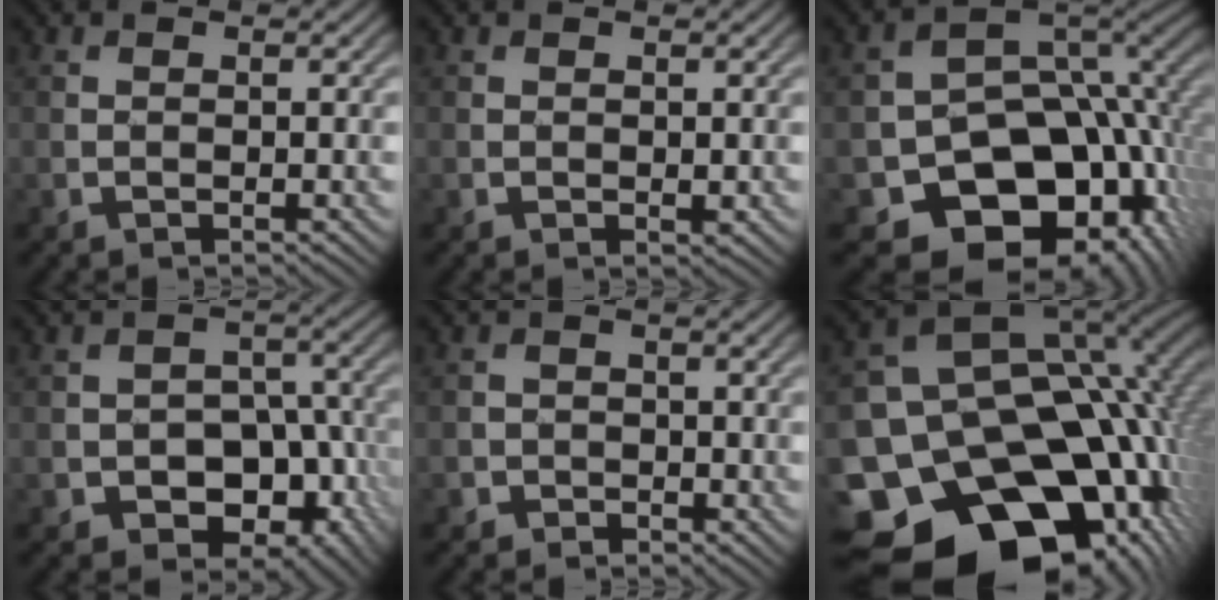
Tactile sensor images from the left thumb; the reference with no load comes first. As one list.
[{"total": 0.7, "force": [0.0, 0.3, 0.6], "torque": [-0.007, -0.003, 0.000]}, {"total": 16.0, "force": [-6.2, 11.8, 8.9], "torque": [-0.120, -0.043, -0.089]}, {"total": 11.6, "force": [-4.9, 8.1, 6.7], "torque": [-0.087, -0.006, -0.073]}, {"total": 2.4, "force": [-1.0, 2.1, 0.6], "torque": [0.003, 0.001, -0.023]}, {"total": 22.2, "force": [-9.5, 16.3, 11.8], "torque": [-0.256, -0.046, -0.123]}]